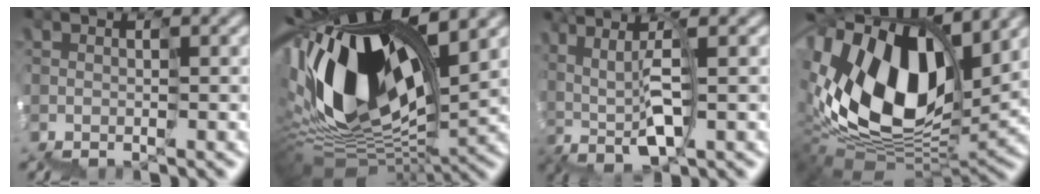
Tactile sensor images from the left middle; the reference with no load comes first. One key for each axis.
{"total": 14.0, "fx": 3.3, "fy": 6.8, "fz": 11.8, "tx": -0.252, "ty": 0.018, "tz": 0.063}
{"total": 4.6, "fx": 0.1, "fy": 1.6, "fz": 4.4, "tx": -0.102, "ty": 0.016, "tz": -0.002}
{"total": 13.3, "fx": 3.6, "fy": 7.8, "fz": 10.0, "tx": -0.206, "ty": 0.022, "tz": 0.056}